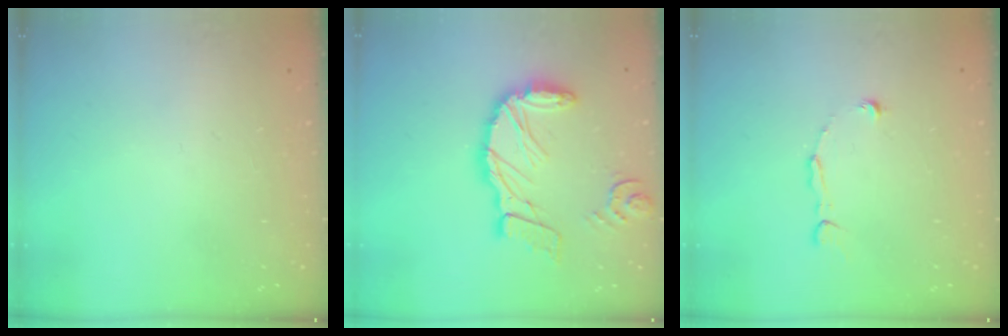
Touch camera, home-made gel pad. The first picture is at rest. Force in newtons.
{"total": 15.8, "press": 15.6, "slide": 2.7}
{"total": 2.8, "press": 2.8, "slide": 0.1}